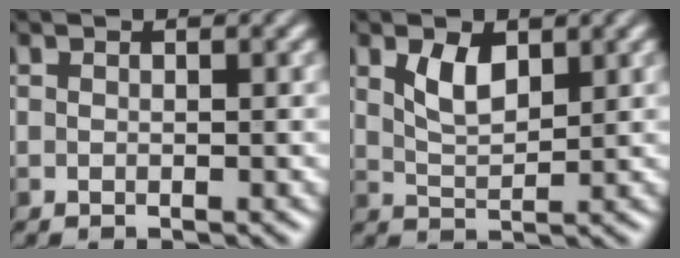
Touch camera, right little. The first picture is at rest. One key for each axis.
{"total": 2.8, "fx": 1.4, "fy": 1.3, "fz": 2.0, "tx": -0.043, "ty": -0.001, "tz": 0.030}